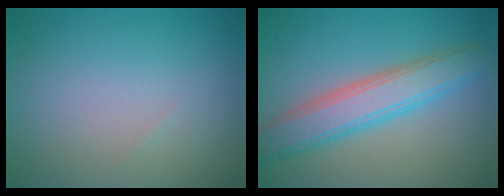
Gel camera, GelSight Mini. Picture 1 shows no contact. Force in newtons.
{"total": 5.4, "press": 5.4, "slide": 0.1}